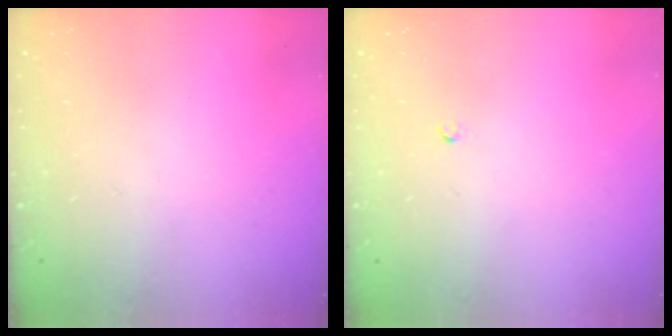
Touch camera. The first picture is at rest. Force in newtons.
{"total": 2.0, "press": 2.0, "slide": 0.3}